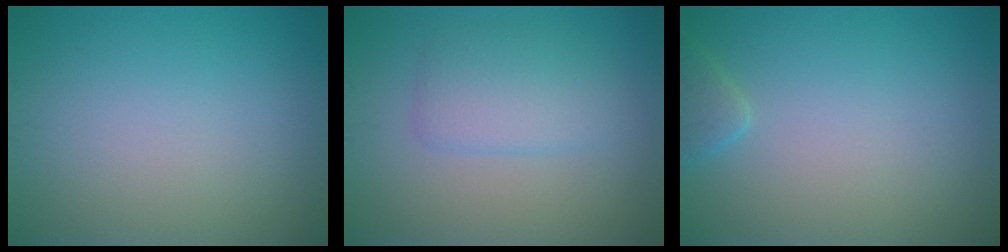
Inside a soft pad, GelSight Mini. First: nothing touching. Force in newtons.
{"total": 3.0, "press": 3.0, "slide": 0.1}
{"total": 1.5, "press": 1.5, "slide": 0.2}